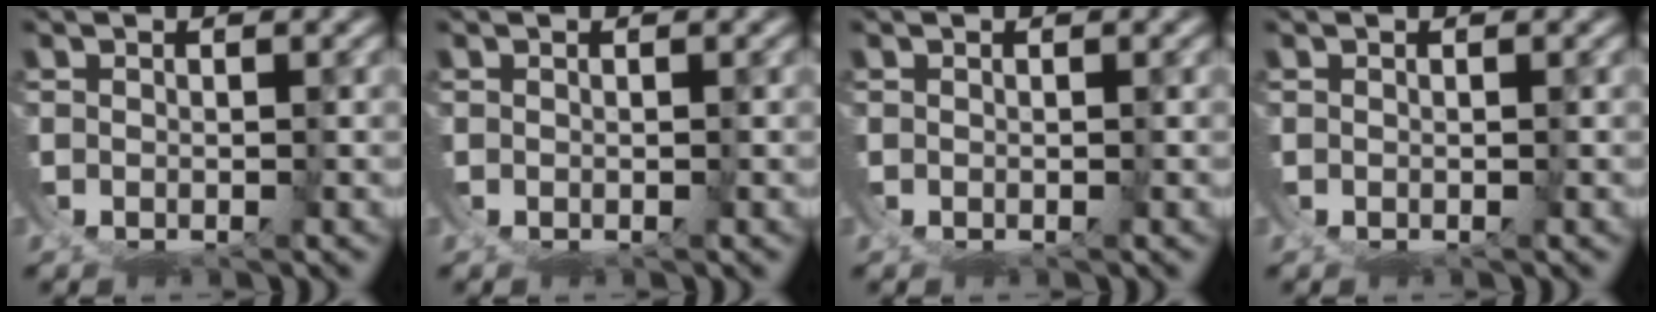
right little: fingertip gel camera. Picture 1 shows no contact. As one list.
[{"total": 0.0}, {"total": 0.0}, {"total": 0.0}]